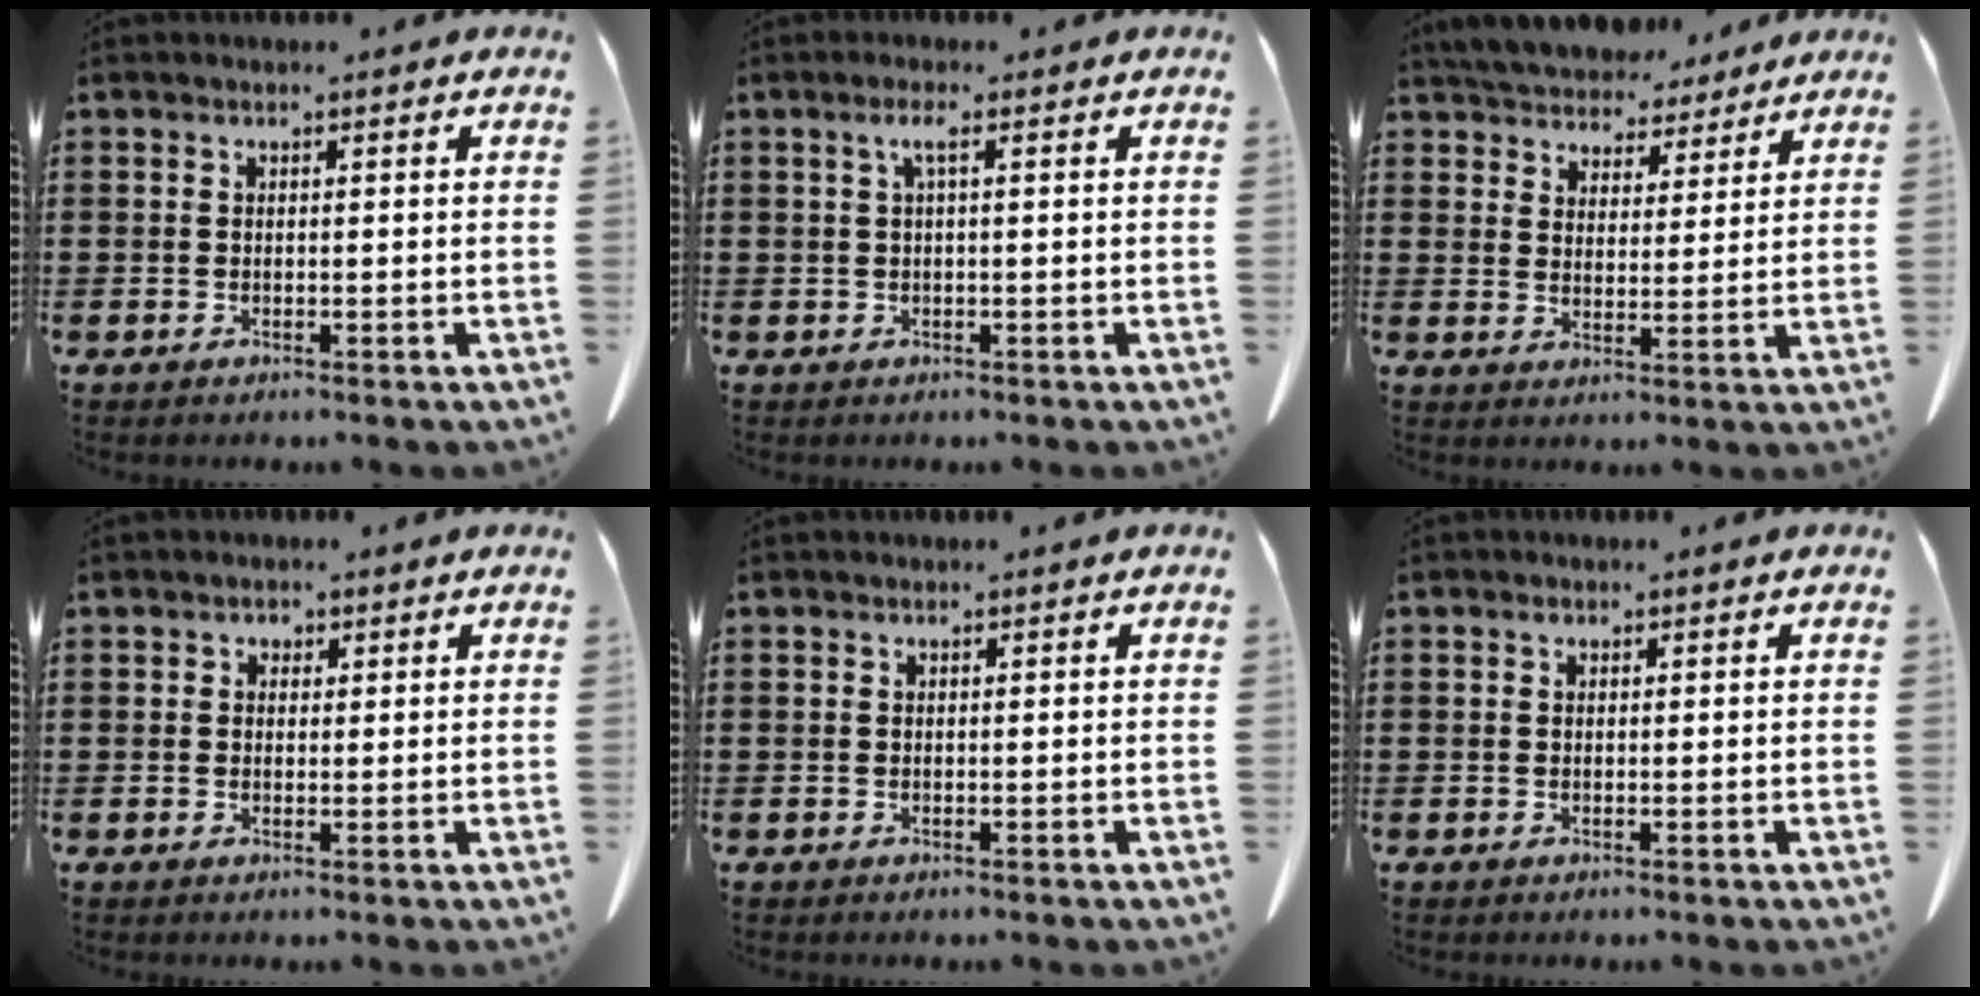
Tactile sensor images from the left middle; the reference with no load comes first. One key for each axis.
{"total": 1.9, "fx": 0.5, "fy": 0.3, "fz": 1.9, "tx": -0.039, "ty": 0.005, "tz": 0.007}
{"total": 6.1, "fx": 5.9, "fy": 1.4, "fz": 0.5, "tx": -0.037, "ty": -0.024, "tz": 0.108}
{"total": 1.1, "fx": 0.6, "fy": 0.9, "fz": 0.3, "tx": -0.008, "ty": 0.006, "tz": 0.010}
{"total": 0.0}
{"total": 0.5, "fx": 0.1, "fy": 0.4, "fz": 0.3, "tx": -0.008, "ty": 0.004, "tz": 0.001}